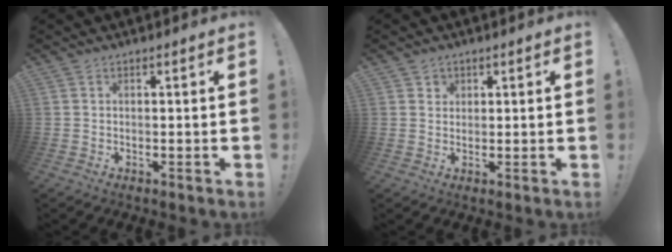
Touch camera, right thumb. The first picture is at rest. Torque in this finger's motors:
{"motor_torque": [0.02, -0.44, 0.21, 0.01, 0.11]}